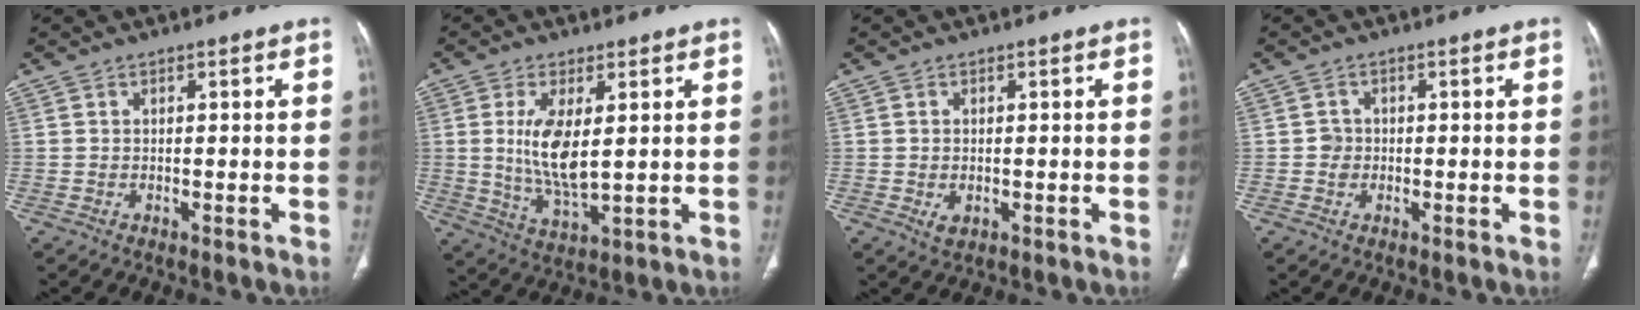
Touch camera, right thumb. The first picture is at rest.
{"total": 10.2, "force": [1.5, 4.1, 9.2], "torque": [-0.184, -0.025, 0.038]}
{"total": 2.2, "force": [-0.5, 1.5, 1.6], "torque": [-0.030, -0.002, -0.003]}
{"total": 1.8, "force": [-0.3, 1.7, 0.6], "torque": [0.001, 0.007, -0.005]}